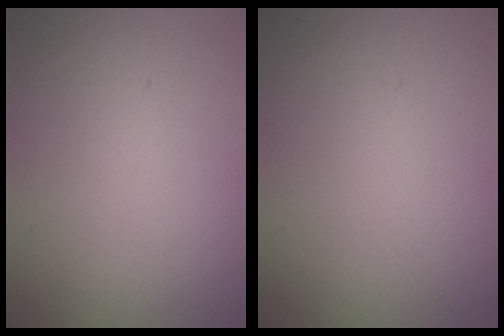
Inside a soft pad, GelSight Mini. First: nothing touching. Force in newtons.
{"total": 0.0}